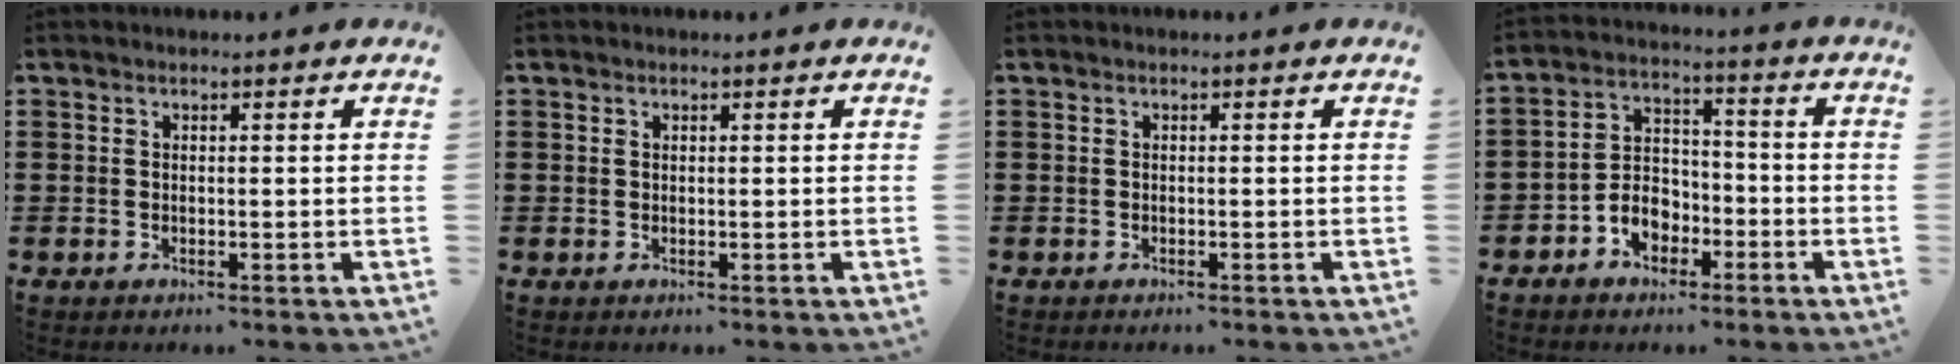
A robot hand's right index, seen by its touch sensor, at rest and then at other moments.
{"total": 0.0}
{"total": 0.0}
{"total": 5.3, "force": [-2.9, 4.0, 2.0], "torque": [-0.048, 0.014, -0.056]}